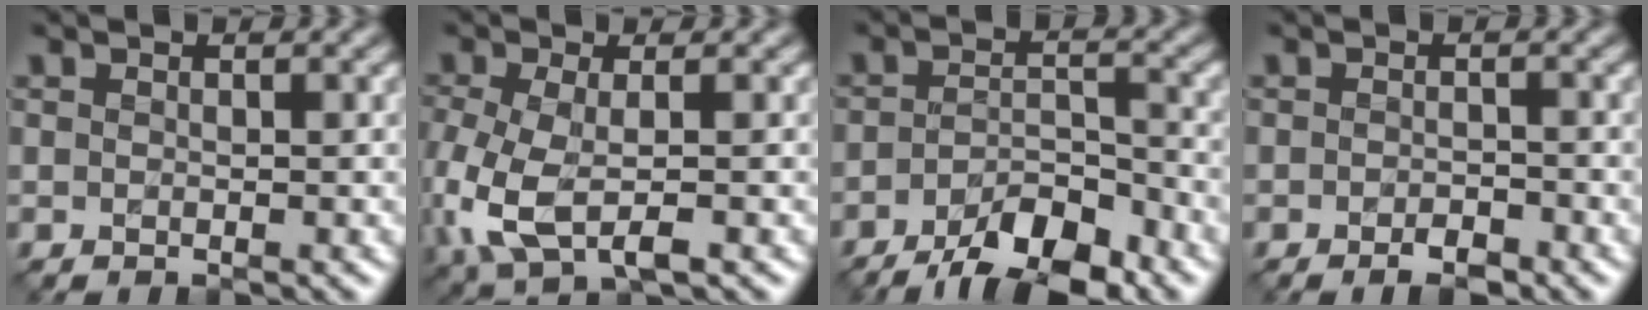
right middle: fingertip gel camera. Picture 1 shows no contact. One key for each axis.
{"total": 5.9, "fx": -1.5, "fy": 2.9, "fz": 5.0, "tx": -0.127, "ty": -0.012, "tz": -0.031}
{"total": 6.9, "fx": -4.9, "fy": 2.1, "fz": 4.4, "tx": -0.070, "ty": 0.000, "tz": -0.082}
{"total": 2.0, "fx": -1.3, "fy": 0.7, "fz": 1.3, "tx": -0.020, "ty": -0.002, "tz": -0.022}